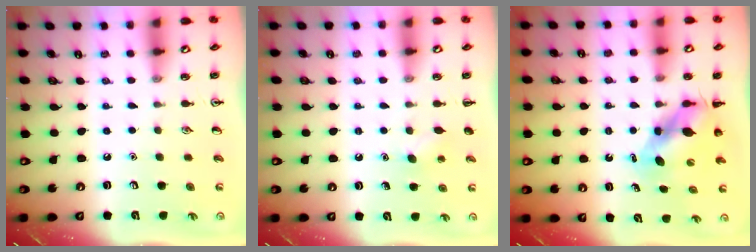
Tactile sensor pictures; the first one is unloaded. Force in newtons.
{"total": 3.9, "press": 3.7, "slide": 1.1}
{"total": 6.9, "press": 6.9, "slide": 0.6}